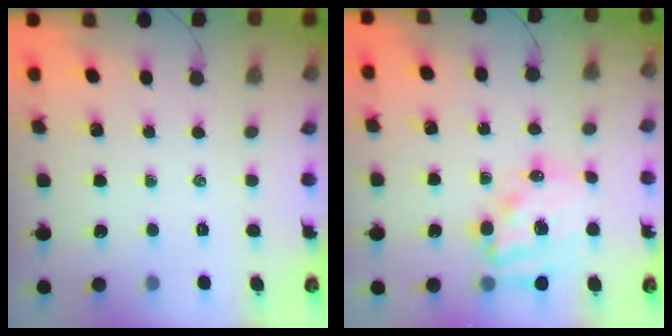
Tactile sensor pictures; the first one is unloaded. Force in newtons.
{"total": 15.7, "press": 15.3, "slide": 3.7}